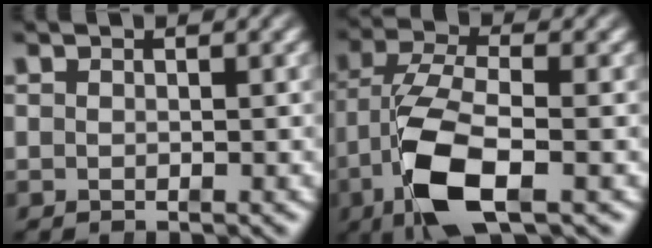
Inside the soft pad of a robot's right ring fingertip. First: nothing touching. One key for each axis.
{"total": 7.9, "fx": -1.7, "fy": 3.5, "fz": 6.8, "tx": -0.151, "ty": -0.030, "tz": -0.014}